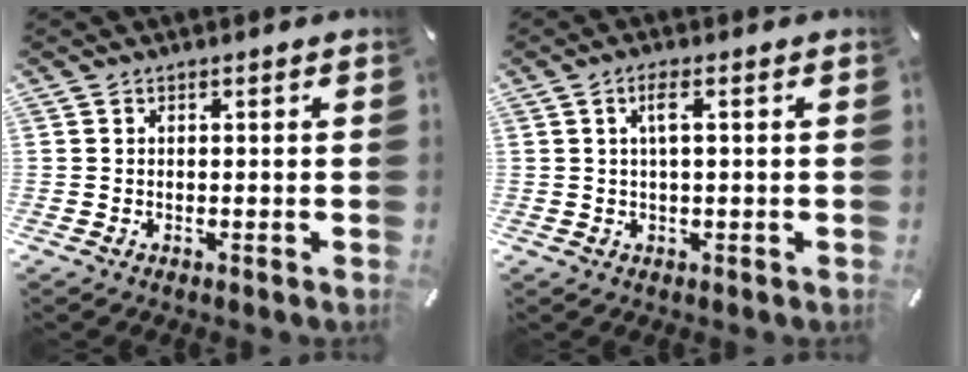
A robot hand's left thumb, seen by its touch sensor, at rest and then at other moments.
{"total": 3.4, "force": [0.9, 0.8, 3.2], "torque": [-0.065, 0.005, 0.012]}